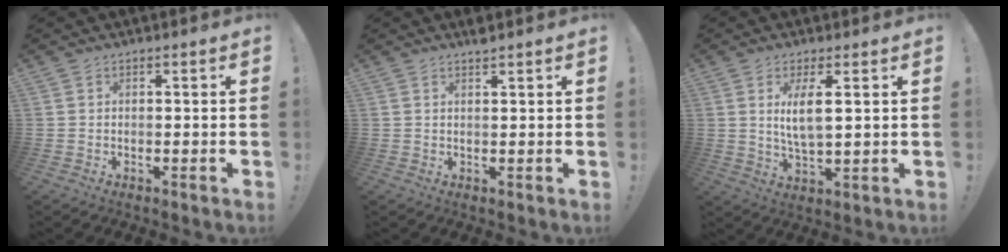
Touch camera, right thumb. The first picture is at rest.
{"total": 1.8, "force": [1.5, -0.3, 0.8], "torque": [-0.017, -0.006, 0.027]}
{"total": 6.7, "force": [2.3, 1.7, 6.1], "torque": [-0.114, -0.010, 0.035]}